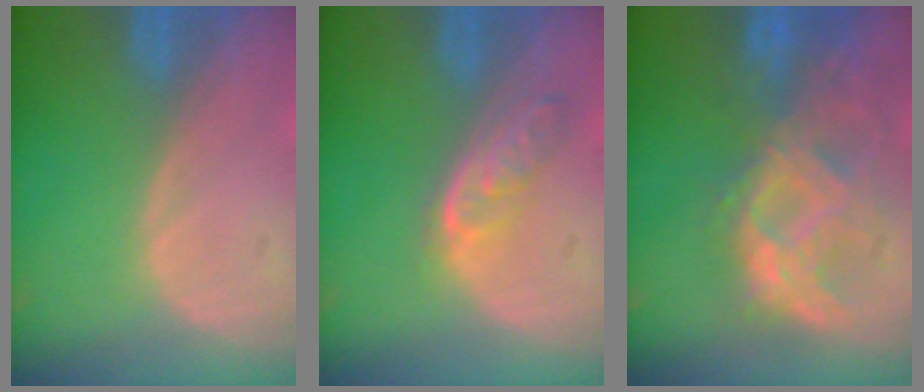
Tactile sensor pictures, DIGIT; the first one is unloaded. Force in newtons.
{"total": 4.9, "press": 4.3, "slide": 2.2}
{"total": 9.0, "press": 8.7, "slide": 2.5}